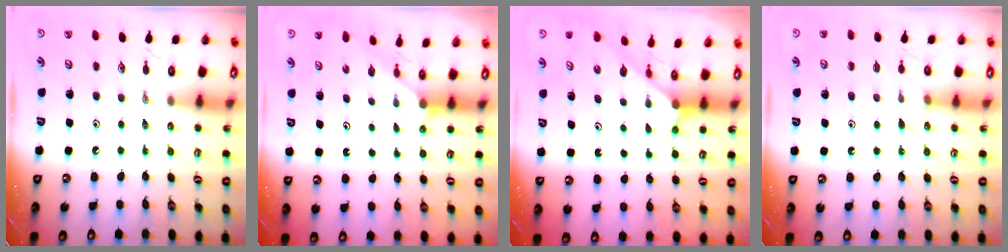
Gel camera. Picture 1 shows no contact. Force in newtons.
{"total": 2.2, "press": 2.2, "slide": 0.2}
{"total": 2.5, "press": 2.5, "slide": 0.2}
{"total": 5.8, "press": 5.7, "slide": 0.5}